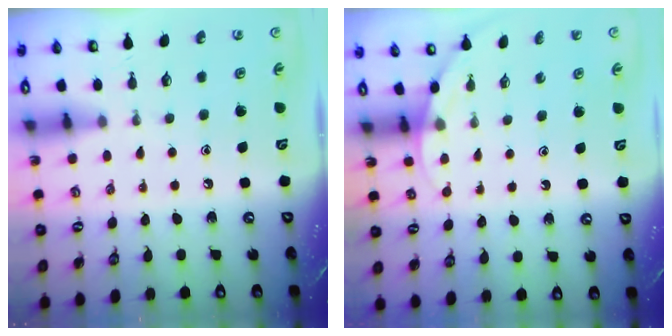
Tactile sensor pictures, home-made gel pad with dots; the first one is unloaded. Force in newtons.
{"total": 2.6, "press": 2.6, "slide": 0.1}